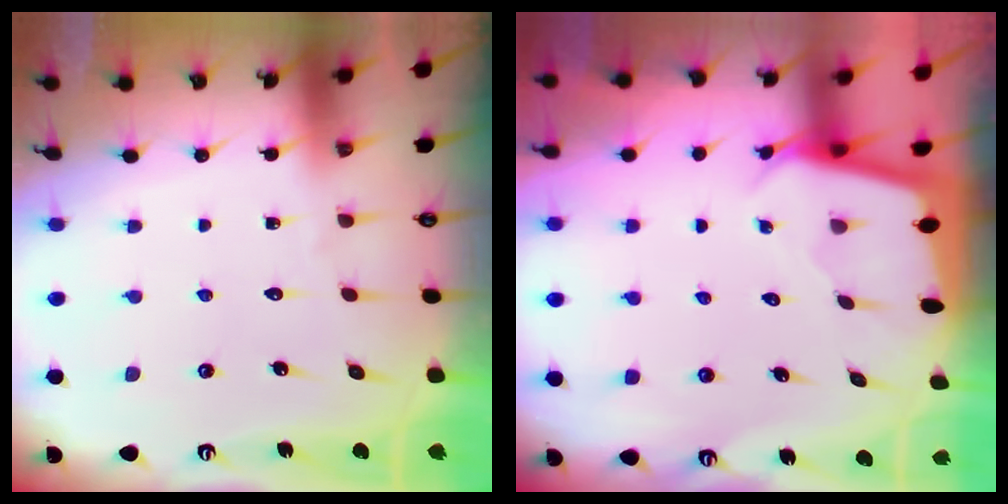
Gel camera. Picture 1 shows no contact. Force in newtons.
{"total": 2.3, "press": 2.3, "slide": 0.1}